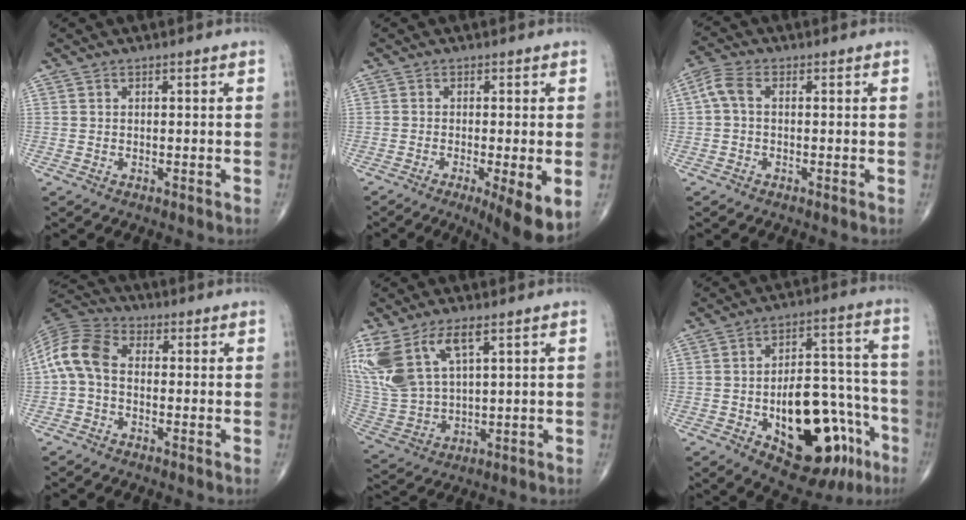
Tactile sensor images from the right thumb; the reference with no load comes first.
{"total": 8.3, "force": [-2.7, 1.7, 7.7], "torque": [-0.115, -0.019, -0.043]}
{"total": 4.0, "force": [0.1, 2.3, 3.3], "torque": [-0.077, 0.011, -0.005]}
{"total": 9.2, "force": [-0.4, 6.1, 6.9], "torque": [-0.139, 0.025, -0.024]}
{"total": 15.9, "force": [7.3, 7.5, 12.0], "torque": [-0.274, -0.018, 0.154]}
{"total": 22.7, "force": [-8.6, 11.8, 17.4], "torque": [-0.212, 0.055, -0.104]}